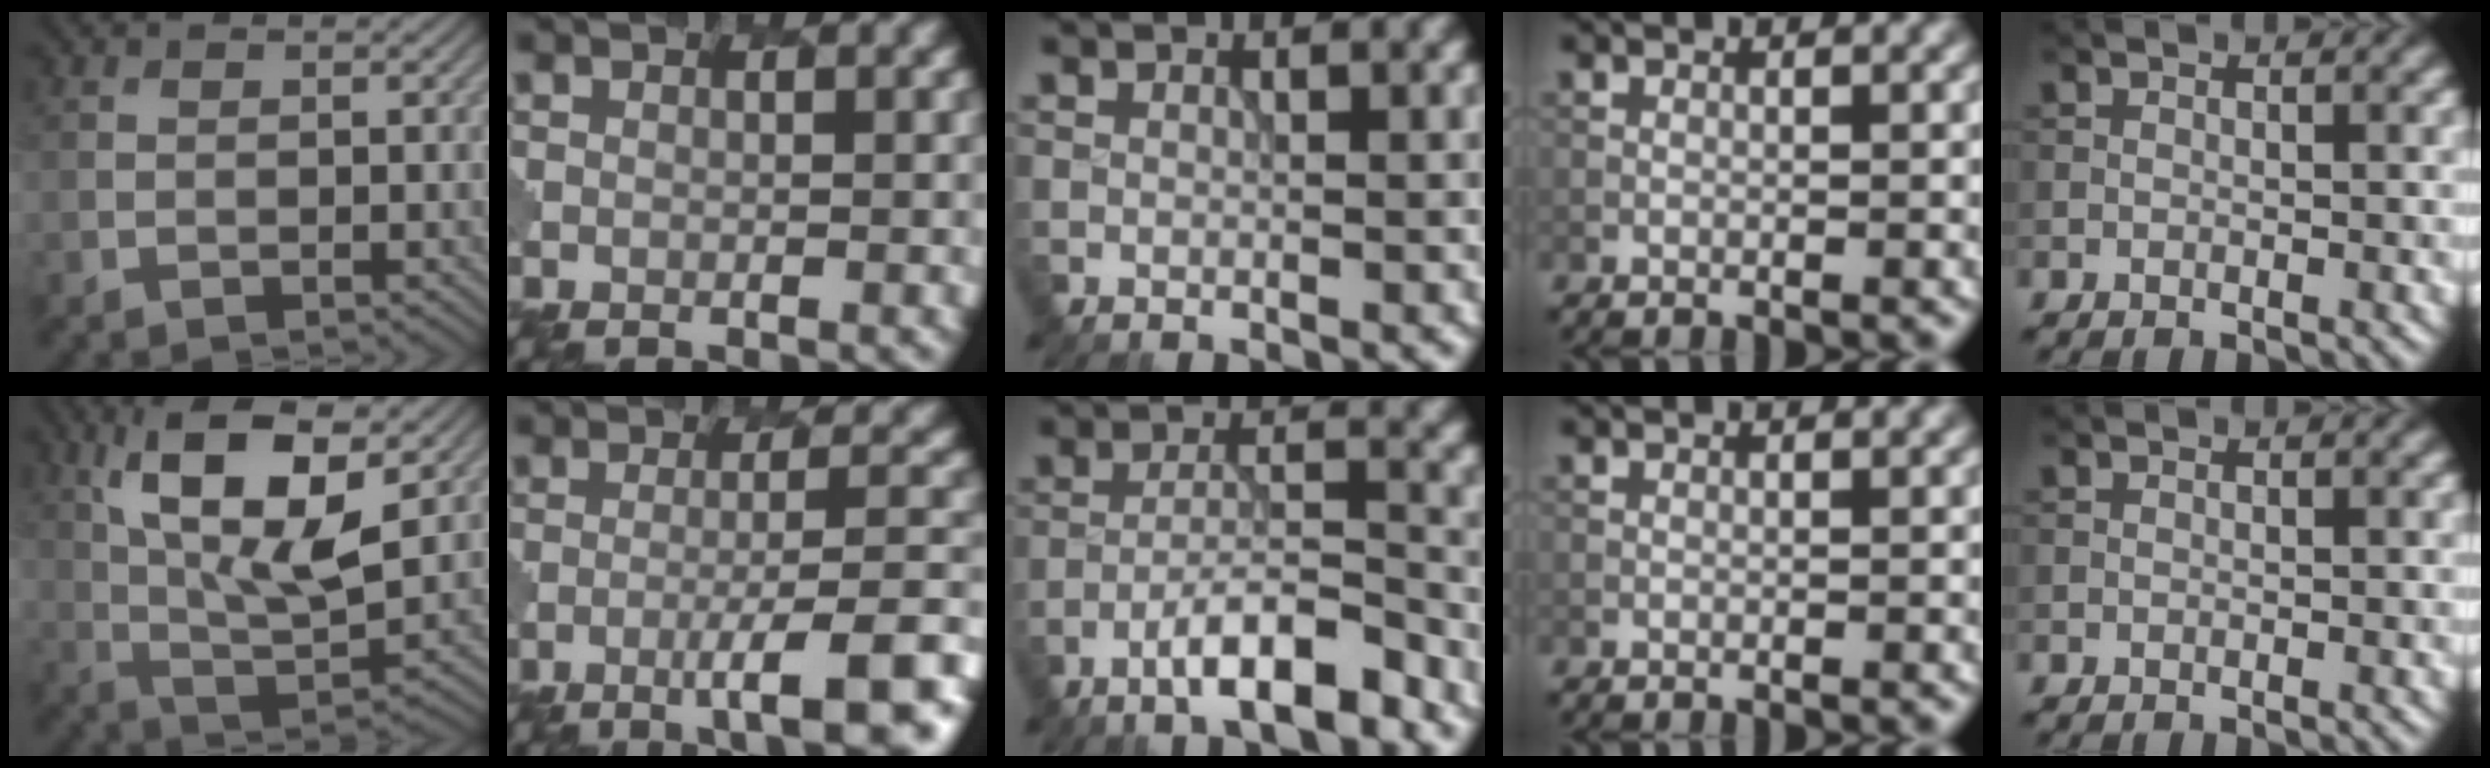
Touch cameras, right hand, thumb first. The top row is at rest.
{"thumb": {"total": 14.1, "force": [5.7, 5.6, 11.7], "torque": [-0.225, 0.002, 0.096]}, "index": {"total": 8.5, "force": [-4.4, 1.6, 7.1], "torque": [-0.095, 0.003, -0.062]}, "middle": {"total": 6.0, "force": [-3.9, 1.1, 4.4], "torque": [-0.070, 0.009, -0.070]}}